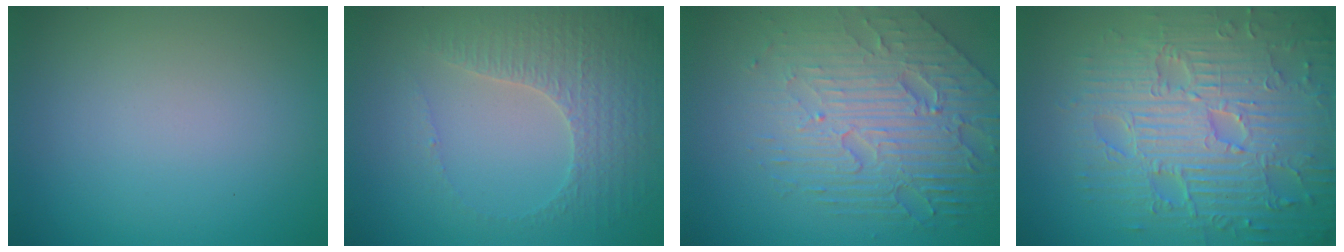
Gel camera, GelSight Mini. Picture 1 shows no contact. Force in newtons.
{"total": 3.3, "press": 3.2, "slide": 0.9}
{"total": 7.7, "press": 5.3, "slide": 5.5}
{"total": 9.3, "press": 6.8, "slide": 6.3}